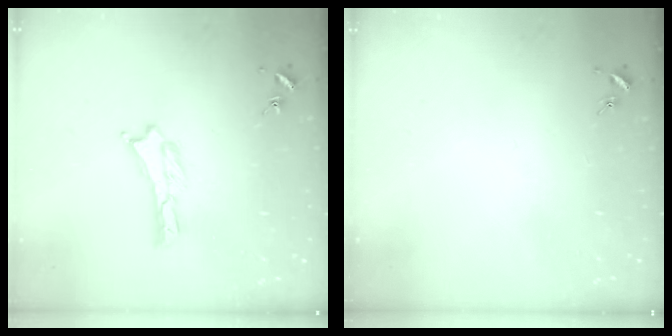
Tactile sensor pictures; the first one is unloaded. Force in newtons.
{"total": 0.0}